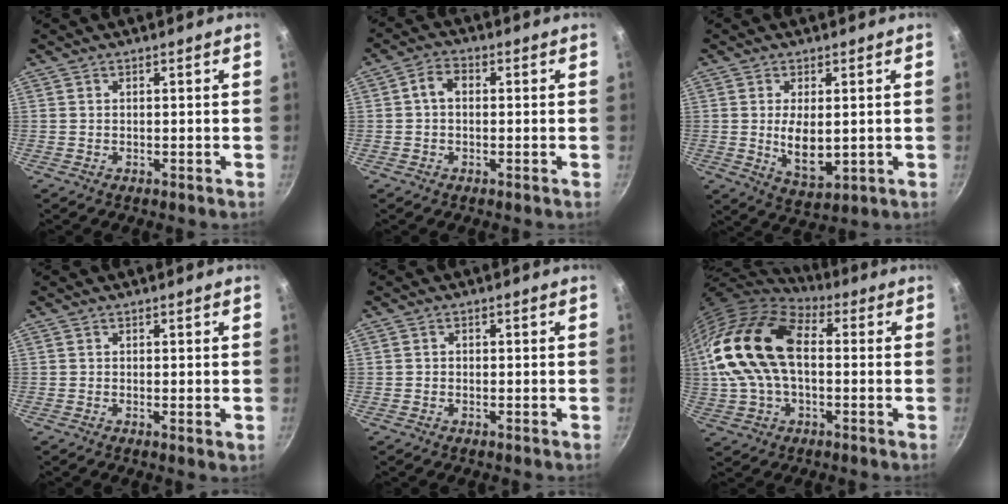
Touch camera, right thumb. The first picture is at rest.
{"total": 3.7, "force": [0.1, 2.7, 2.6], "torque": [-0.044, 0.012, -0.005]}
{"total": 7.6, "force": [0.1, 3.7, 6.7], "torque": [-0.112, -0.012, 0.016]}
{"total": 0.9, "force": [0.1, 0.3, 0.9], "torque": [-0.013, -0.008, -0.003]}
{"total": 0.8, "force": [-0.2, 0.7, 0.3], "torque": [-0.005, 0.003, -0.004]}
{"total": 21.6, "force": [2.2, 13.3, 17.0], "torque": [-0.333, 0.025, 0.033]}